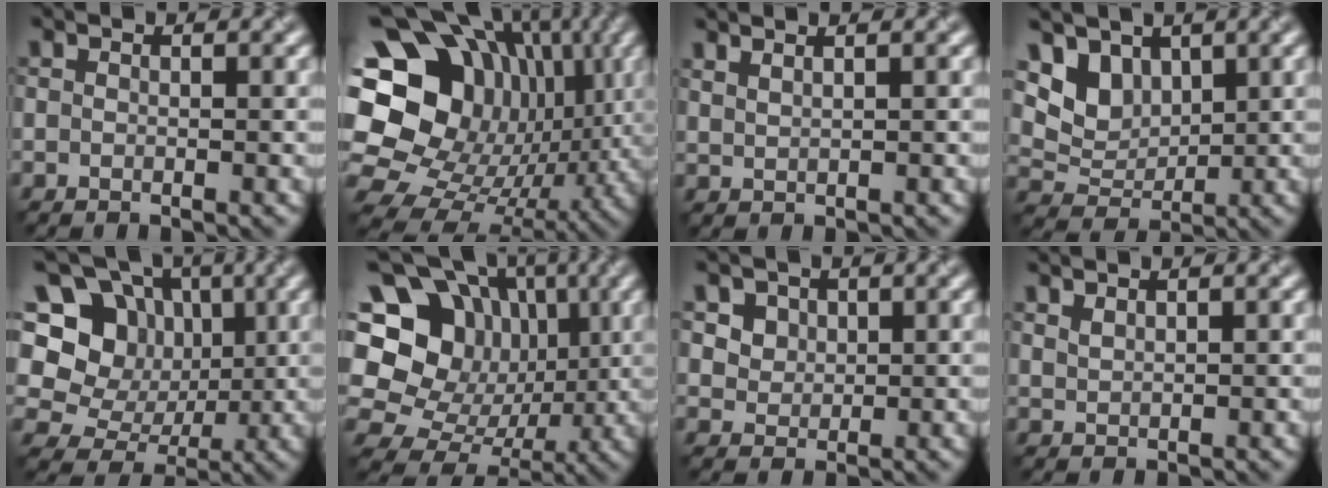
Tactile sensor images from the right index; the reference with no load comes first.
{"total": 20.3, "force": [4.5, 16.9, 10.4], "torque": [-0.209, 0.040, 0.071]}
{"total": 2.4, "force": [2.1, 0.8, 0.8], "torque": [0.003, 0.006, 0.014]}
{"total": 4.4, "force": [2.9, 3.0, 1.4], "torque": [-0.041, -0.008, 0.067]}
{"total": 13.3, "force": [4.2, 11.4, 5.4], "torque": [-0.144, 0.060, 0.055]}
{"total": 18.5, "force": [4.4, 16.1, 7.9], "torque": [-0.178, 0.067, 0.054]}
{"total": 4.4, "force": [2.8, 3.1, 1.5], "torque": [-0.036, 0.015, 0.040]}
{"total": 1.2, "force": [1.2, 0.0, -0.2], "torque": [0.000, 0.008, 0.026]}